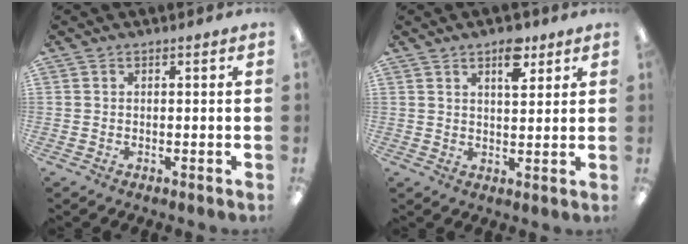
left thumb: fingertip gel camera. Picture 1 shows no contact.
{"total": 6.9, "force": [4.3, 3.1, 4.5], "torque": [-0.050, -0.021, 0.068]}